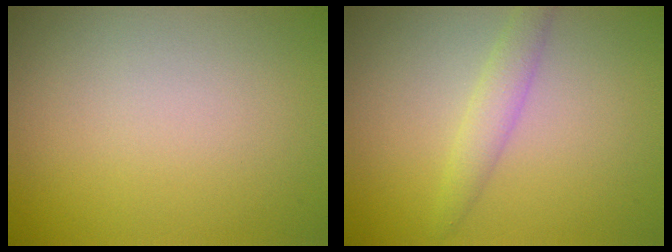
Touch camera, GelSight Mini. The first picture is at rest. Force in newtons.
{"total": 2.1, "press": 2.1, "slide": 0.1}